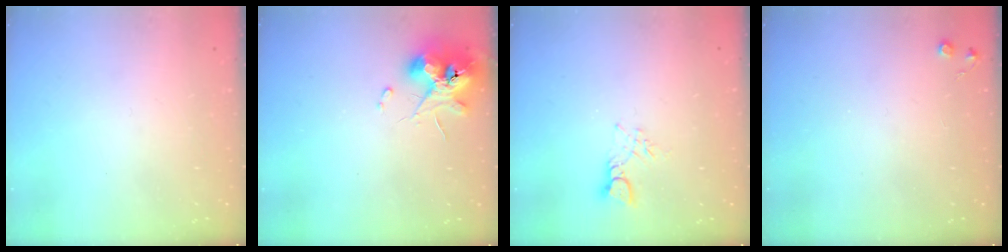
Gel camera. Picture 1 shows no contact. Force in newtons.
{"total": 11.3, "press": 11.2, "slide": 0.9}
{"total": 3.4, "press": 3.4, "slide": 0.2}
{"total": 4.3, "press": 4.2, "slide": 0.7}